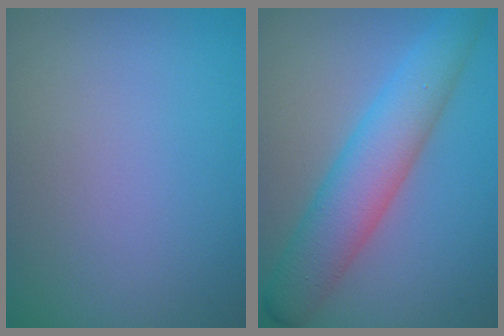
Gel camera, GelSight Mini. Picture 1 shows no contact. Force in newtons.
{"total": 6.4, "press": 6.4, "slide": 0.1}